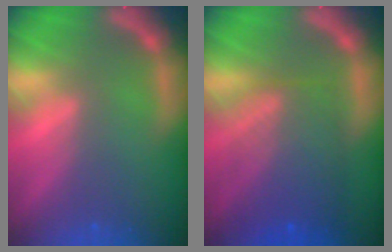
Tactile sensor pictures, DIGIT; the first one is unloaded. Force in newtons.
{"total": 7.5}